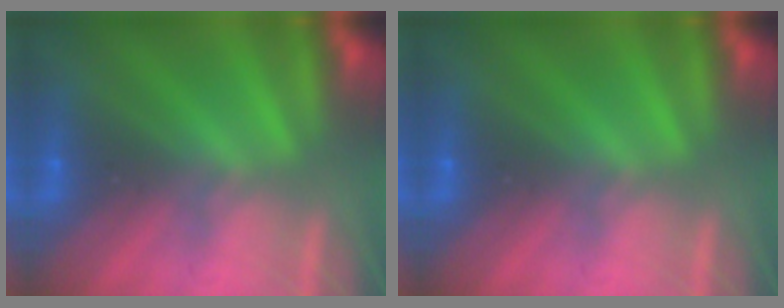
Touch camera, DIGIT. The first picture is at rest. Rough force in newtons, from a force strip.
{"total": 0.0}